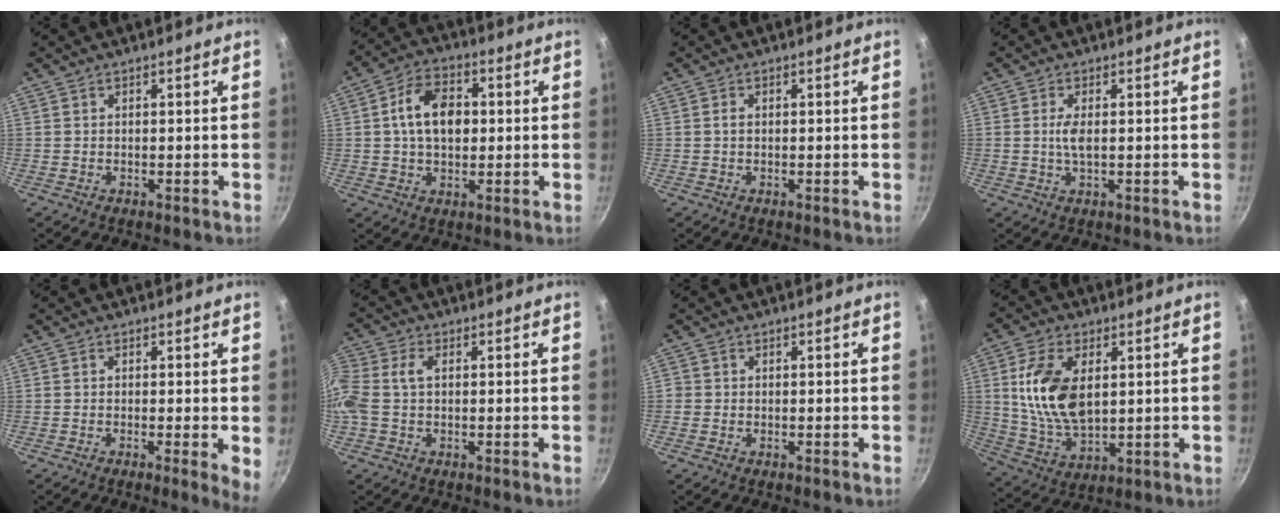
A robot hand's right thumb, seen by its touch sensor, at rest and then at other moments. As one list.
[{"total": 10.5, "force": [1.1, 7.0, 7.8], "torque": [-0.112, 0.015, 0.009]}, {"total": 0.8, "force": [0.0, 0.5, 0.5], "torque": [-0.009, 0.003, 0.000]}, {"total": 2.9, "force": [0.2, 1.0, 2.7], "torque": [-0.062, 0.001, 0.001]}, {"total": 3.7, "force": [-0.2, 0.7, 3.6], "torque": [-0.045, -0.008, -0.007]}, {"total": 7.7, "force": [0.4, 5.3, 5.6], "torque": [-0.126, 0.018, -0.008]}, {"total": 0.9, "force": [-0.3, 0.8, 0.2], "torque": [-0.003, 0.001, -0.007]}, {"total": 14.4, "force": [2.9, 8.3, 11.4], "torque": [-0.204, -0.016, 0.062]}]